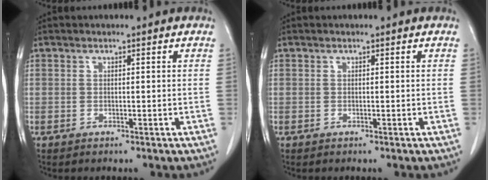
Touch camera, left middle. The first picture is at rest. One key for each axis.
{"total": 0.0}